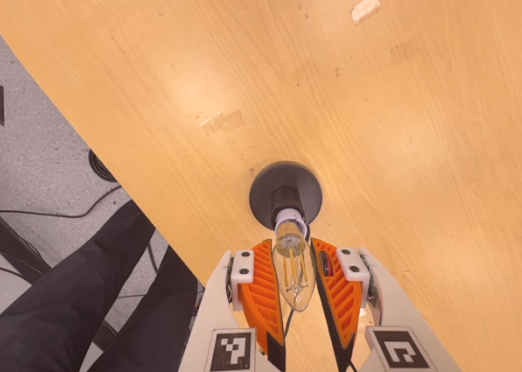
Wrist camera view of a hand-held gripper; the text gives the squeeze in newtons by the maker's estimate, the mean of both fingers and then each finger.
{"total": 10.2, "left": 10.1, "right": 10.4}